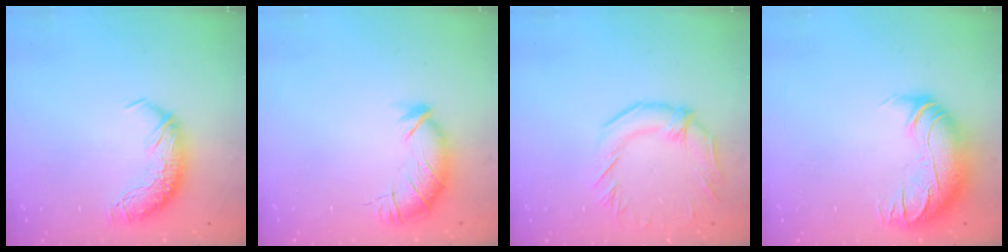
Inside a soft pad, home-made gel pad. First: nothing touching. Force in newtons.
{"total": 3.5, "press": 3.3, "slide": 0.9}
{"total": 1.1, "press": 0.5, "slide": 1.0}
{"total": 2.6, "press": 0.4, "slide": 2.6}